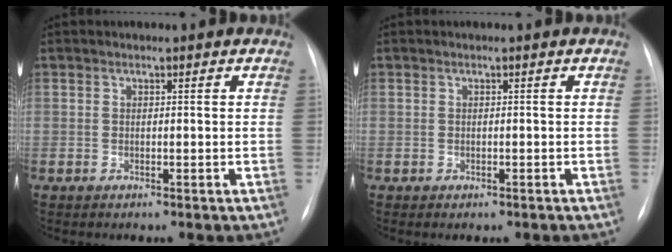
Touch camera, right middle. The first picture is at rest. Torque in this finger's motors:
{"motor_torque": [-0.27, -0.07, 0.02, 0.00]}